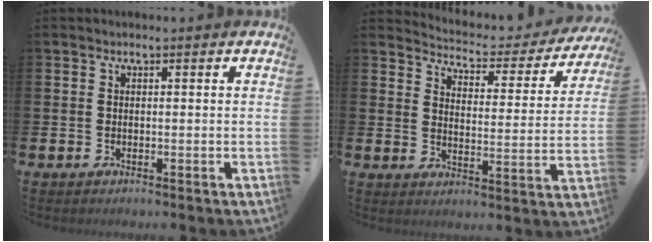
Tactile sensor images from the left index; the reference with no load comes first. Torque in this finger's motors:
{"motor_torque": [0.49, -0.71, 0.09, 0.00]}